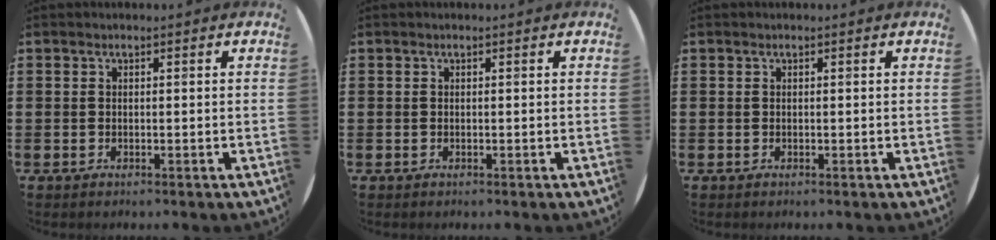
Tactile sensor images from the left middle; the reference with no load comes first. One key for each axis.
{"total": 0.0}
{"total": 0.0}